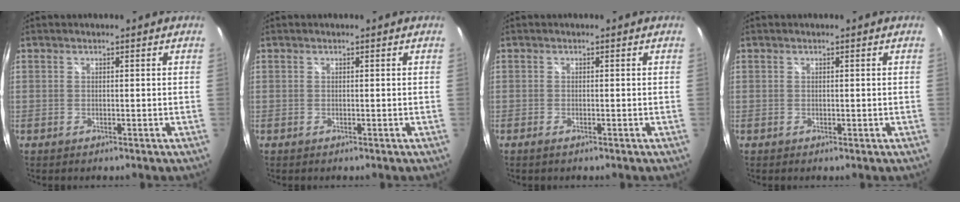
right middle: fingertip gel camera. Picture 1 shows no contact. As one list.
[{"total": 0.0}, {"total": 0.8, "force": [-0.6, 0.0, 0.5], "torque": [-0.010, -0.003, -0.012]}, {"total": 0.0}]